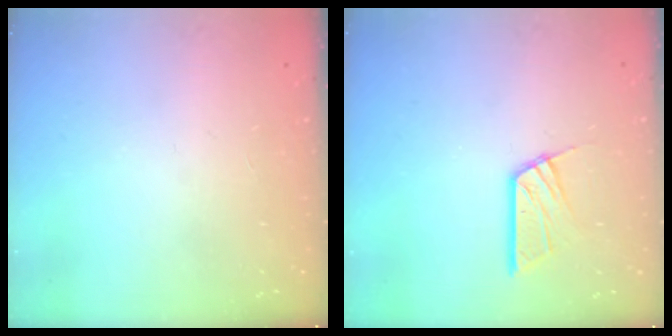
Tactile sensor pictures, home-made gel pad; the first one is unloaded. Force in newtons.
{"total": 10.5, "press": 10.5, "slide": 0.8}